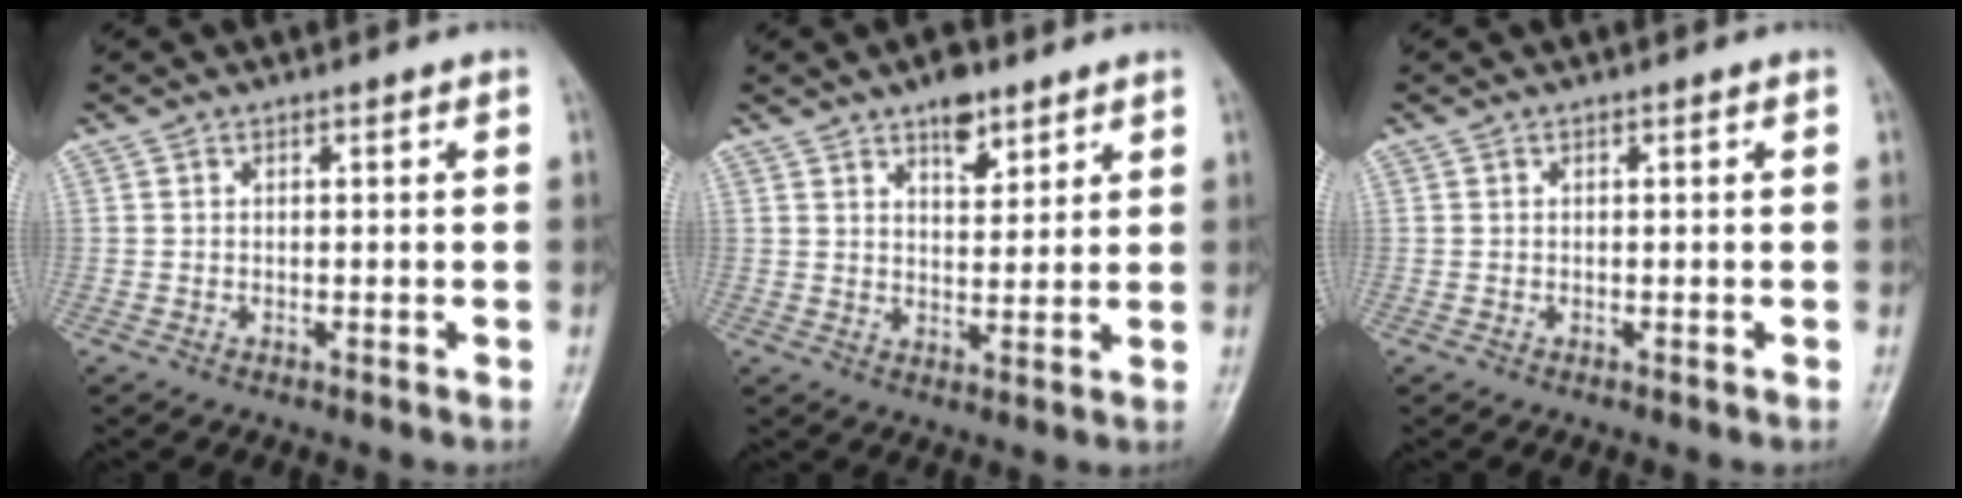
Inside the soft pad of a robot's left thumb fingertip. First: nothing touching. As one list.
[{"total": 5.9, "force": [3.9, 2.8, 3.4], "torque": [-0.031, -0.023, 0.060]}, {"total": 0.0}]